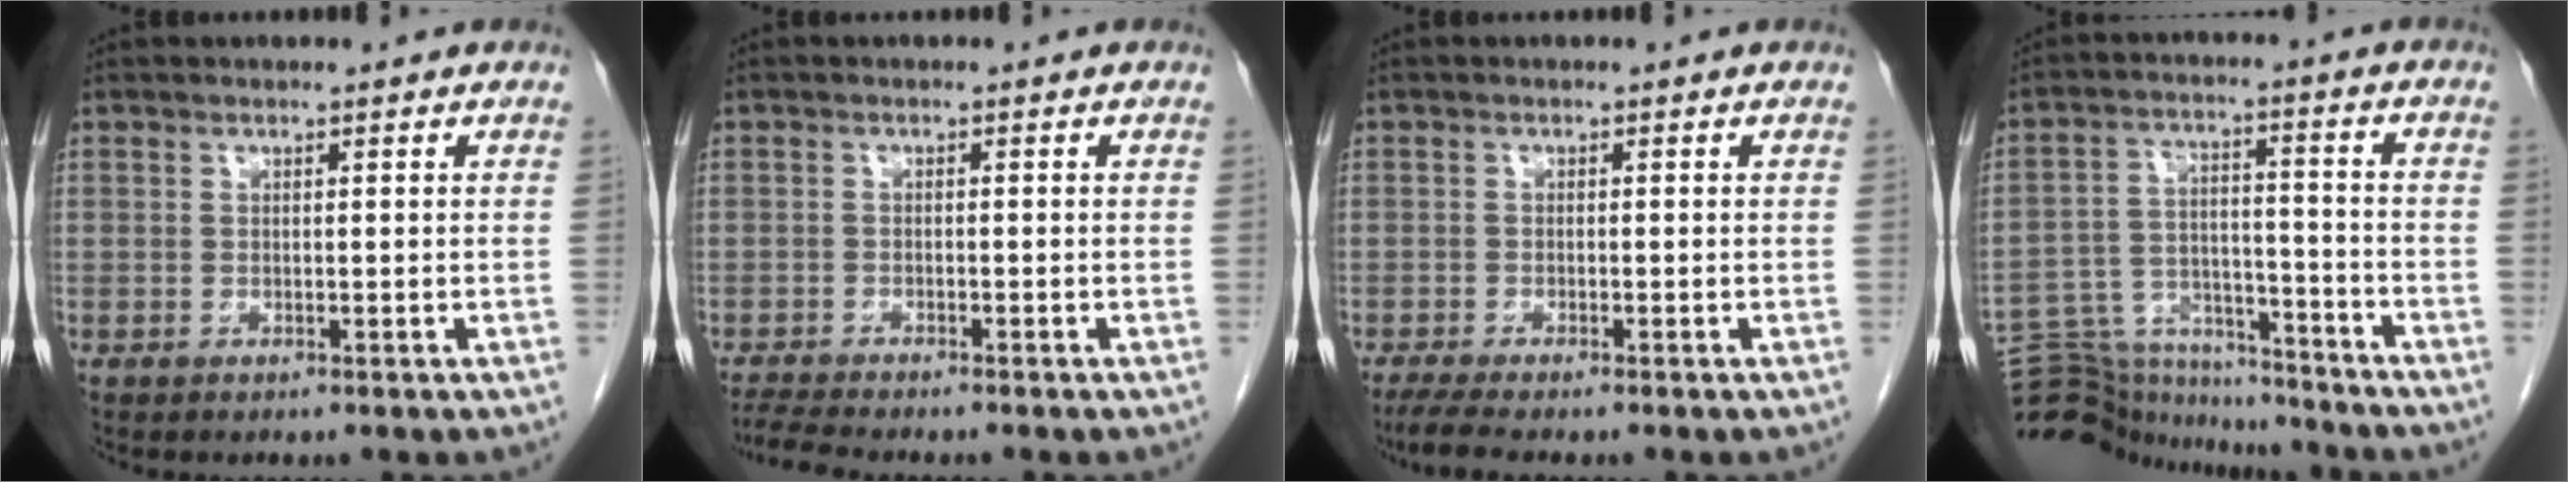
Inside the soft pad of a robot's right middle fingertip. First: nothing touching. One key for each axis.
{"total": 5.0, "fx": -4.6, "fy": -0.1, "fz": 2.0, "tx": -0.037, "ty": -0.015, "tz": -0.077}
{"total": 3.6, "fx": -2.9, "fy": 0.1, "fz": 2.2, "tx": -0.041, "ty": -0.010, "tz": -0.050}
{"total": 16.4, "fx": -15.9, "fy": 3.0, "fz": 2.7, "tx": -0.059, "ty": 0.029, "tz": -0.247}